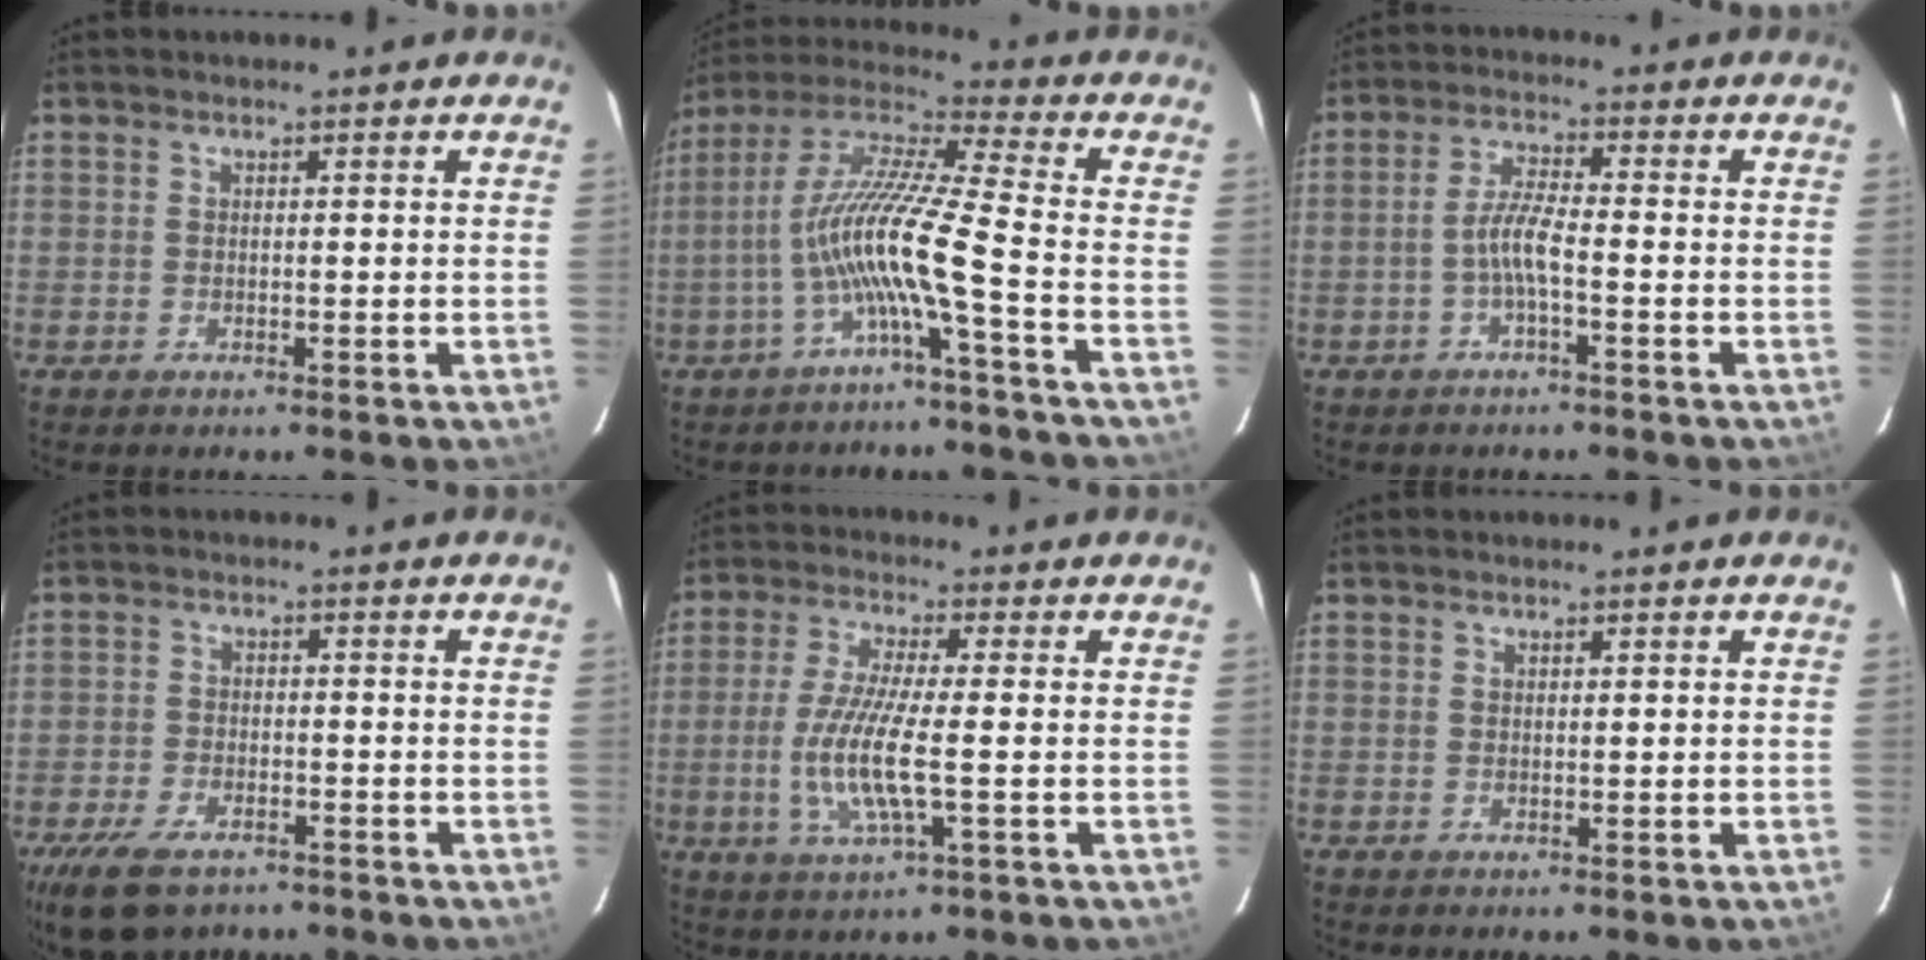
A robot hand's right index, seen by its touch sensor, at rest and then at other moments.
{"total": 12.3, "force": [-4.5, -0.9, 11.4], "torque": [-0.219, 0.006, -0.090]}
{"total": 4.2, "force": [-1.8, 0.3, 3.8], "torque": [-0.083, 0.008, -0.036]}
{"total": 10.4, "force": [-7.2, 5.2, 5.5], "torque": [-0.138, -0.016, -0.129]}
{"total": 10.3, "force": [-1.9, 1.4, 10.0], "torque": [-0.206, -0.008, -0.037]}
{"total": 0.0}